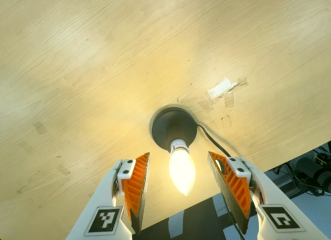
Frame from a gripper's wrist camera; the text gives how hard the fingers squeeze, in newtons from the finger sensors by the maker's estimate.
{"total": 0.0}